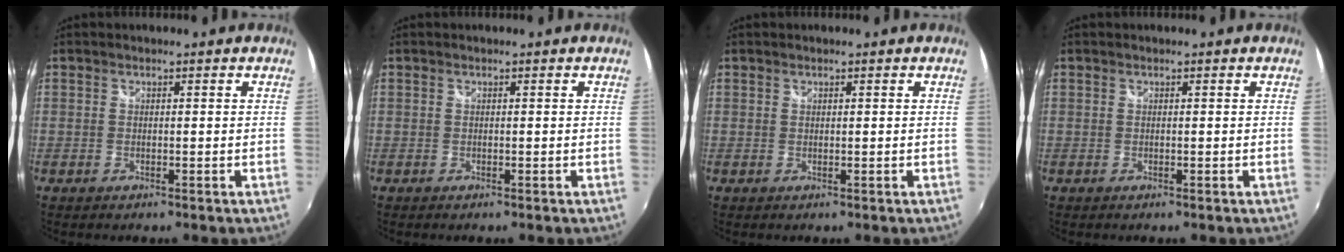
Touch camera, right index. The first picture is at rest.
{"total": 0.0}
{"total": 0.0}
{"total": 0.0}